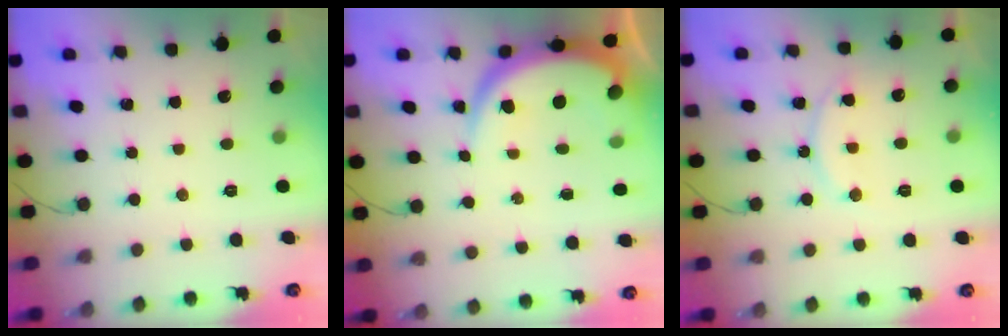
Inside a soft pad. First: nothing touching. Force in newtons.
{"total": 9.9, "press": 9.9, "slide": 0.8}
{"total": 11.7, "press": 11.7, "slide": 0.8}